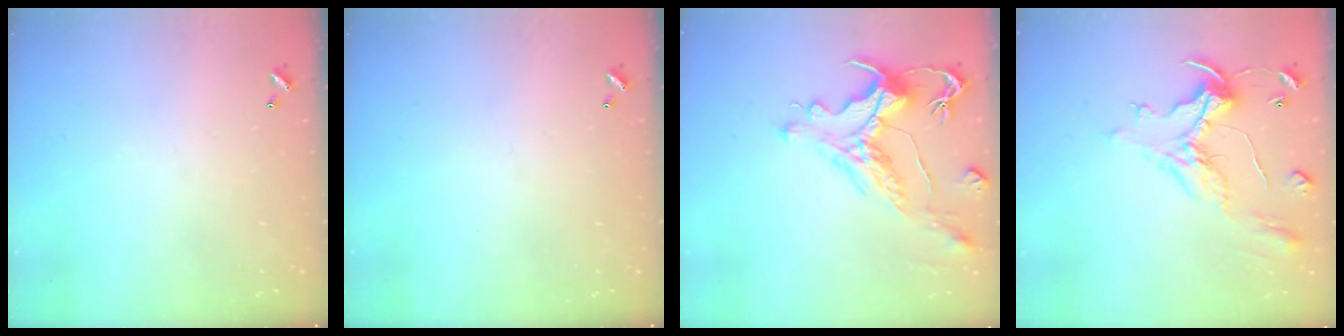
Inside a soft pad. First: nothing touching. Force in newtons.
{"total": 0.0}
{"total": 2.4, "press": 2.0, "slide": 1.3}
{"total": 0.9, "press": 0.2, "slide": 0.9}